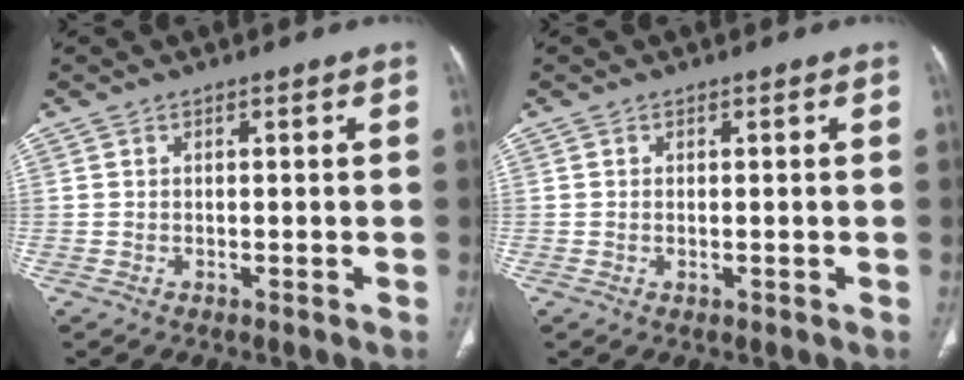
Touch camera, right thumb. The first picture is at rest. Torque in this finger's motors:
{"motor_torque": [-0.53, -0.31, -0.10, 0.47, 0.05]}